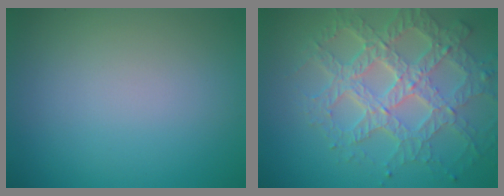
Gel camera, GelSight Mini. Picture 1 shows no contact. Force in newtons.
{"total": 7.8, "press": 5.5, "slide": 5.5}